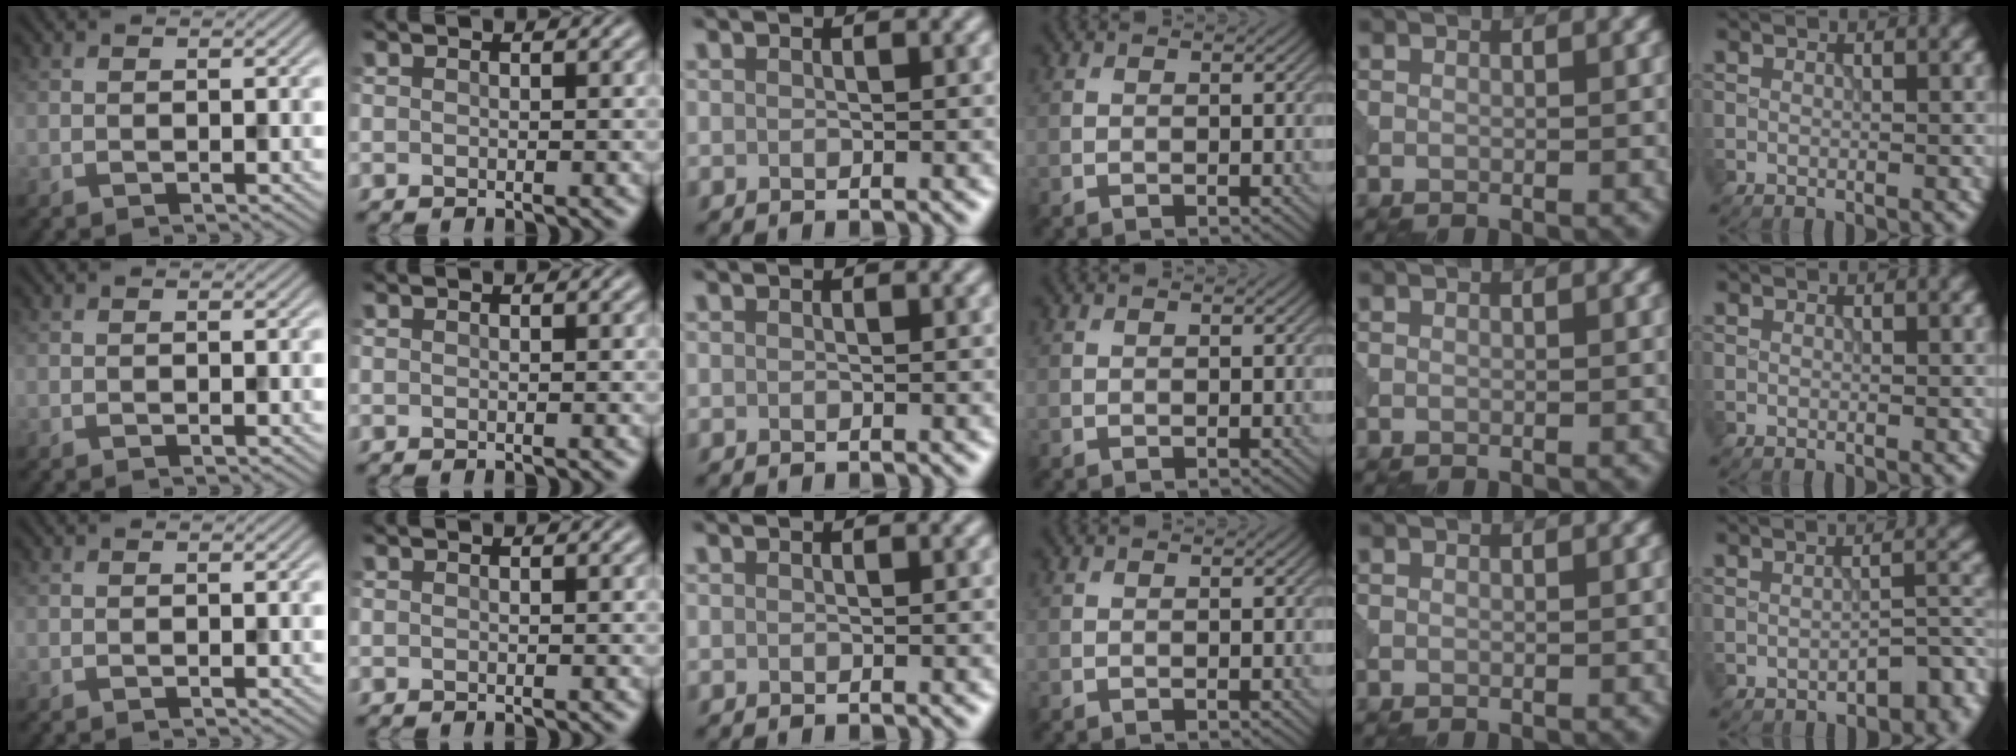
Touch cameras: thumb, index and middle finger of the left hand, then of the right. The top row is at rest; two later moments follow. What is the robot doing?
{"motion": "pour", "object": "beaker"}